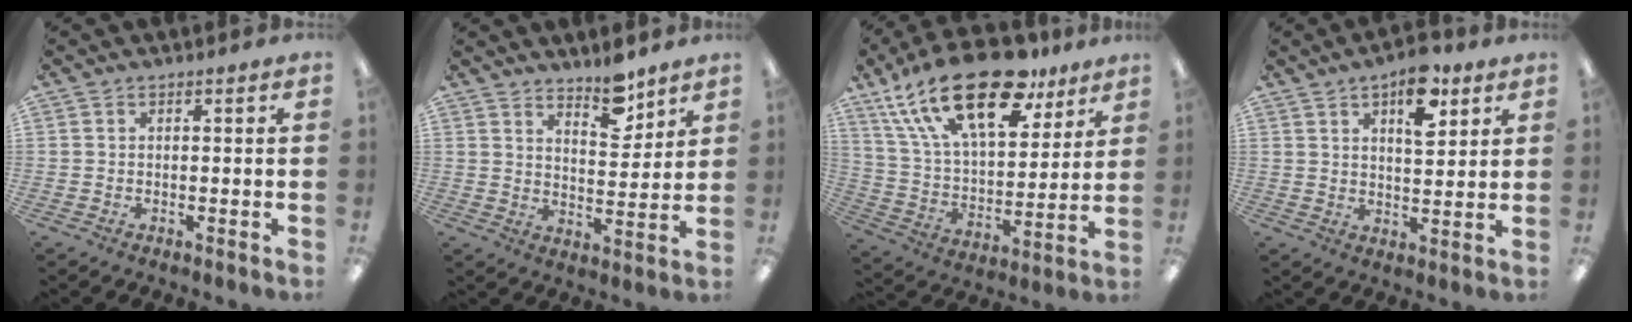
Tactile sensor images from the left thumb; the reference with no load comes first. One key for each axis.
{"total": 8.3, "fx": 7.0, "fy": 3.0, "fz": 3.4, "tx": -0.031, "ty": -0.052, "tz": 0.119}
{"total": 26.0, "fx": 16.4, "fy": 11.8, "fz": 16.4, "tx": -0.288, "ty": -0.085, "tz": 0.285}
{"total": 10.5, "fx": 5.9, "fy": 4.7, "fz": 7.3, "tx": -0.096, "ty": -0.027, "tz": 0.096}